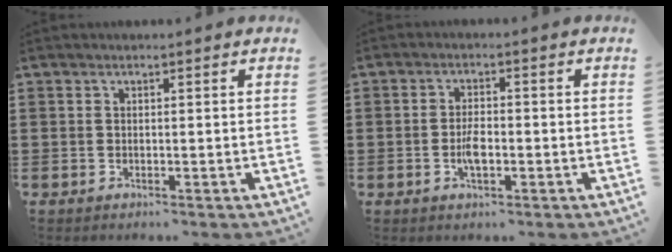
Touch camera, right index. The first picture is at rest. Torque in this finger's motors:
{"motor_torque": [1.09, 1.05, 0.13, 0.11]}